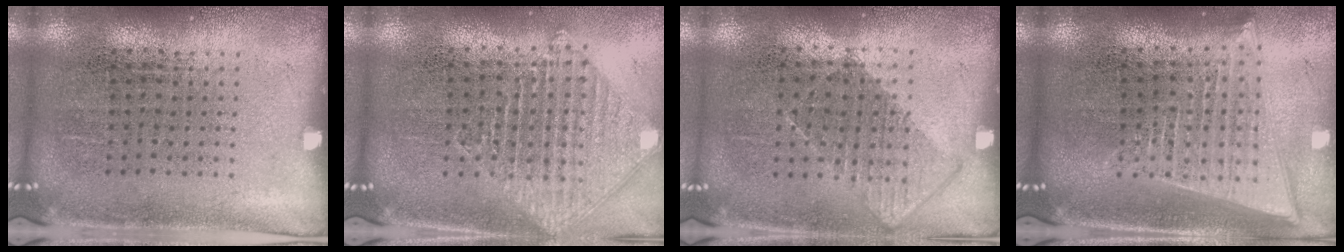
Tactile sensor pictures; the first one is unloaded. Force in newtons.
{"total": 1.2, "press": 1.2, "slide": 0.2}
{"total": 0.8, "press": 0.7, "slide": 0.4}
{"total": 2.1, "press": 1.8, "slide": 1.1}